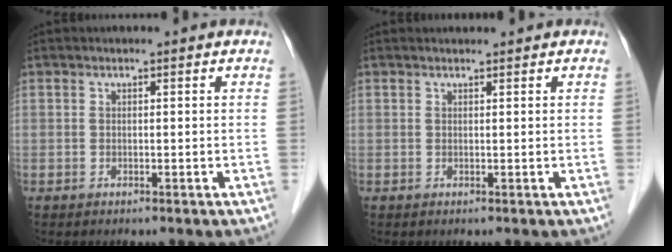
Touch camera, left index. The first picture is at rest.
{"total": 0.8, "force": [0.8, 0.1, 0.1], "torque": [-0.009, 0.009, 0.015]}